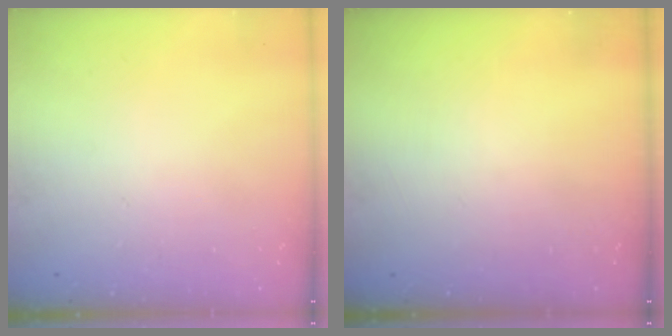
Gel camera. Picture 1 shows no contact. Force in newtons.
{"total": 0.0}